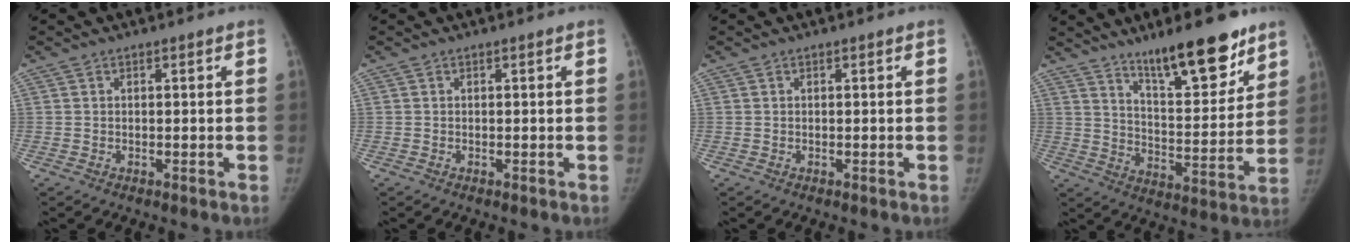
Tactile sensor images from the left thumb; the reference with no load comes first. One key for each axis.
{"total": 0.0}
{"total": 0.0}
{"total": 16.8, "fx": 12.0, "fy": 4.4, "fz": 10.9, "tx": -0.128, "ty": -0.083, "tz": 0.198}